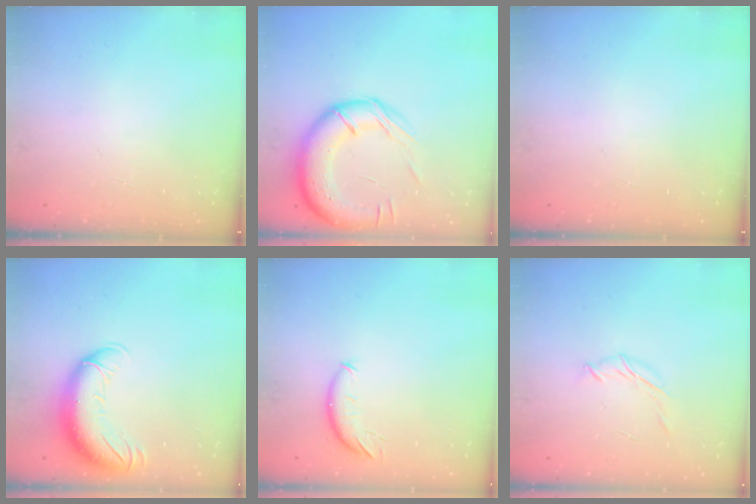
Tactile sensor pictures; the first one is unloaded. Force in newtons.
{"total": 18.4, "press": 18.0, "slide": 3.7}
{"total": 0.0}
{"total": 13.4, "press": 13.0, "slide": 3.1}
{"total": 7.5, "press": 7.5, "slide": 0.6}
{"total": 4.7, "press": 4.6, "slide": 0.9}